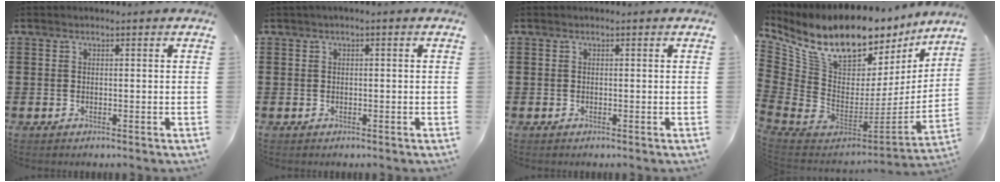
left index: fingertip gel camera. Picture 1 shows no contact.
{"total": 0.7, "force": [-0.3, 0.1, 0.6], "torque": [-0.010, -0.002, -0.005]}
{"total": 0.0}
{"total": 12.2, "force": [9.7, 5.2, 5.4], "torque": [-0.135, -0.084, 0.170]}